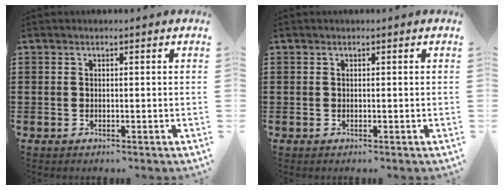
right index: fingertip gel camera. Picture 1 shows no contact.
{"total": 0.0}